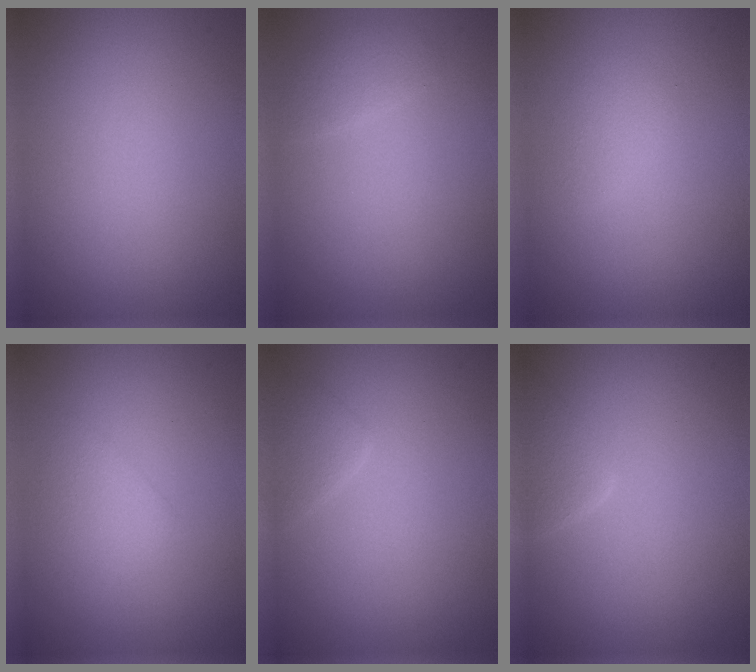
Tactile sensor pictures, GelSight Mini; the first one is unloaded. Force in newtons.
{"total": 1.3, "press": 1.3, "slide": 0.1}
{"total": 1.1, "press": 1.1, "slide": 0.1}
{"total": 1.7, "press": 1.7, "slide": 0.0}
{"total": 1.3, "press": 1.3, "slide": 0.1}
{"total": 2.2, "press": 2.2, "slide": 0.1}